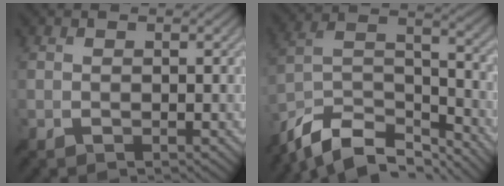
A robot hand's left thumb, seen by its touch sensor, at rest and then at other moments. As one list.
[{"total": 12.0, "force": [-9.4, 4.3, 6.1], "torque": [-0.140, 0.001, -0.175]}]